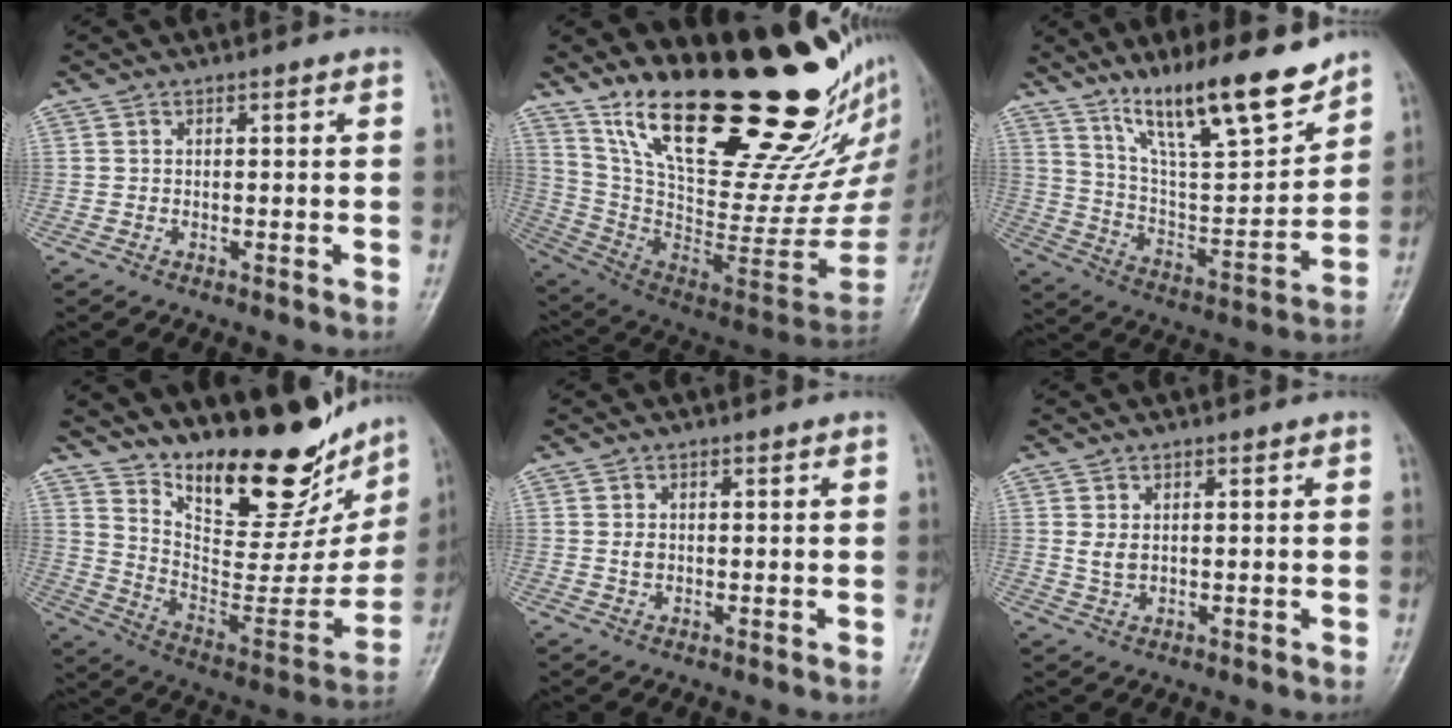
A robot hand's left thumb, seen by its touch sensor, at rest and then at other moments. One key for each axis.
{"total": 34.3, "fx": 24.2, "fy": 10.9, "fz": 21.8, "tx": -0.298, "ty": -0.139, "tz": 0.389}
{"total": 19.1, "fx": 14.0, "fy": 4.1, "fz": 12.4, "tx": -0.168, "ty": -0.083, "tz": 0.244}
{"total": 25.9, "fx": 19.6, "fy": 9.4, "fz": 14.0, "tx": -0.171, "ty": -0.116, "tz": 0.305}
{"total": 1.5, "fx": 0.4, "fy": 1.1, "fz": 0.9, "tx": -0.012, "ty": -0.002, "tz": 0.008}
{"total": 2.3, "fx": 0.9, "fy": 1.5, "fz": 1.6, "tx": -0.023, "ty": -0.008, "tz": 0.022}